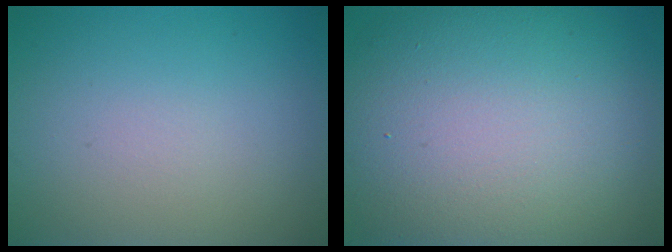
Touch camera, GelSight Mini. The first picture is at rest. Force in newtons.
{"total": 15.8, "press": 15.8, "slide": 0.9}